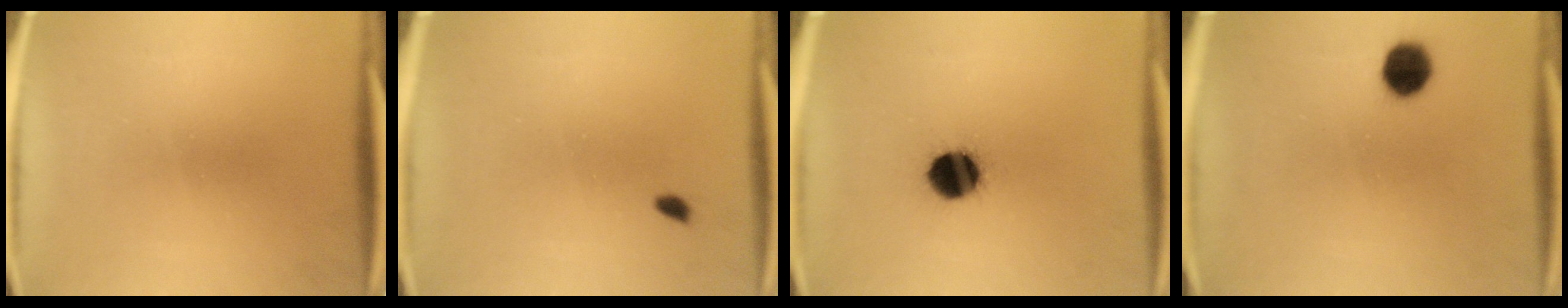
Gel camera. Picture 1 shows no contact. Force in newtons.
{"total": 0.9}
{"total": 10.5}
{"total": 6.3}